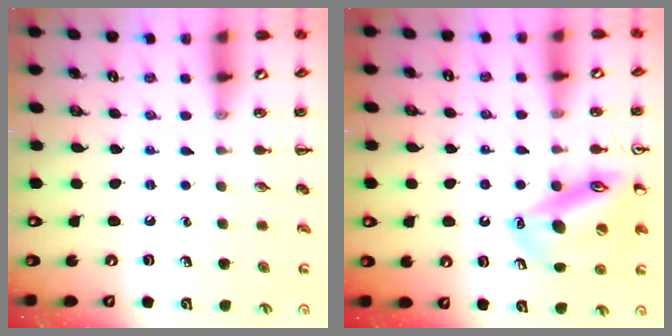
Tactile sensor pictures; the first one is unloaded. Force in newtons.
{"total": 16.2, "press": 16.0, "slide": 2.5}